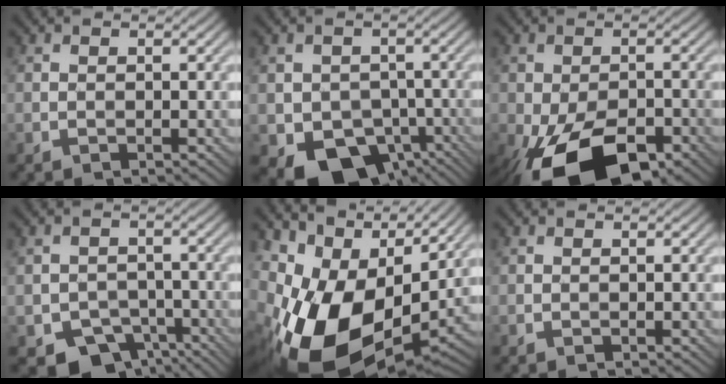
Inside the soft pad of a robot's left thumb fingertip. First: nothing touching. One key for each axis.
{"total": 9.0, "fx": -3.9, "fy": 6.7, "fz": 4.5, "tx": -0.079, "ty": -0.034, "tz": -0.057}
{"total": 15.0, "fx": -8.0, "fy": 7.3, "fz": 10.4, "tx": -0.191, "ty": -0.037, "tz": -0.130}
{"total": 6.4, "fx": -4.0, "fy": 4.3, "fz": 2.6, "tx": -0.036, "ty": -0.011, "tz": -0.068}
{"total": 15.6, "fx": 0.2, "fy": 10.6, "fz": 11.4, "tx": -0.231, "ty": -0.037, "tz": 0.029}
{"total": 0.0}